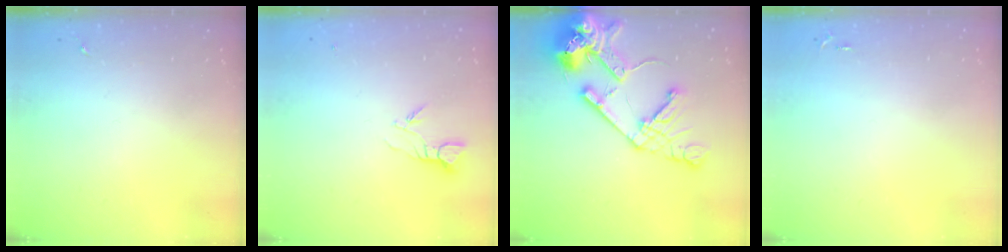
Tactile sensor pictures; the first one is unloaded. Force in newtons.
{"total": 3.8, "press": 3.8, "slide": 0.3}
{"total": 20.4, "press": 20.2, "slide": 2.9}
{"total": 2.6, "press": 2.6, "slide": 0.3}